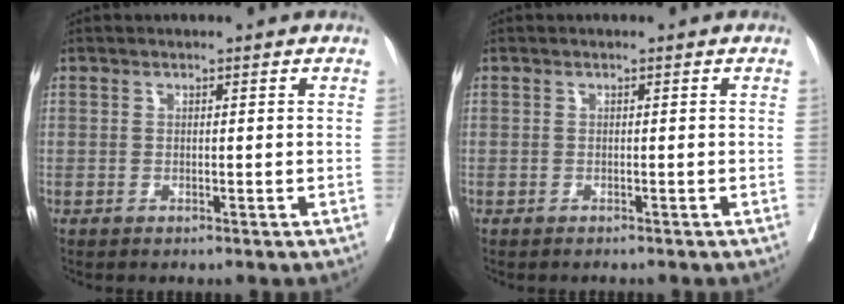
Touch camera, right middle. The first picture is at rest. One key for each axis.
{"total": 0.0}